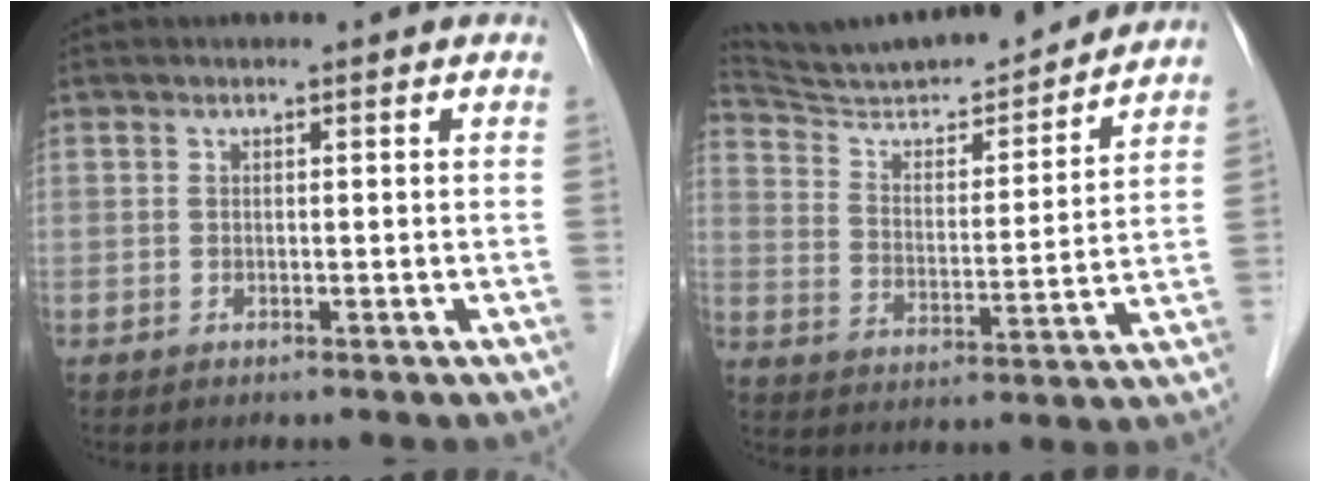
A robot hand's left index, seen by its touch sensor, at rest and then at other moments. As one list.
[{"total": 18.9, "force": [17.8, 1.6, 6.1], "torque": [-0.106, -0.001, 0.277]}]